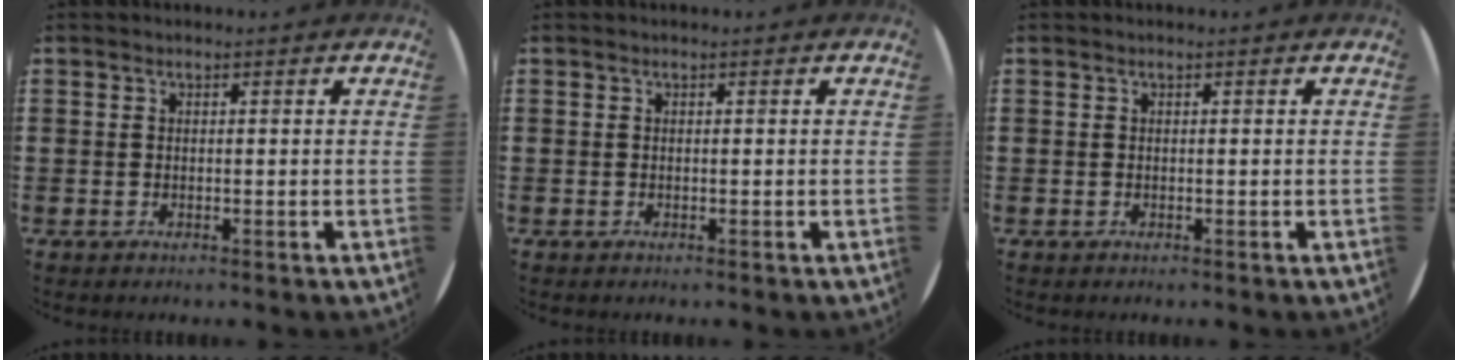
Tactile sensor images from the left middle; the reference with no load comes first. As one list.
[{"total": 0.0}, {"total": 0.0}]